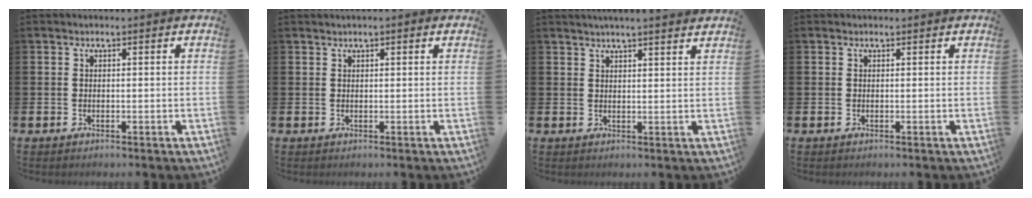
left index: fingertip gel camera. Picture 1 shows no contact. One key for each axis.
{"total": 0.9, "fx": 0.8, "fy": 0.2, "fz": 0.4, "tx": -0.002, "ty": 0.000, "tz": 0.013}
{"total": 3.0, "fx": 3.0, "fy": -0.4, "fz": 0.5, "tx": -0.008, "ty": -0.014, "tz": 0.053}
{"total": 0.0}